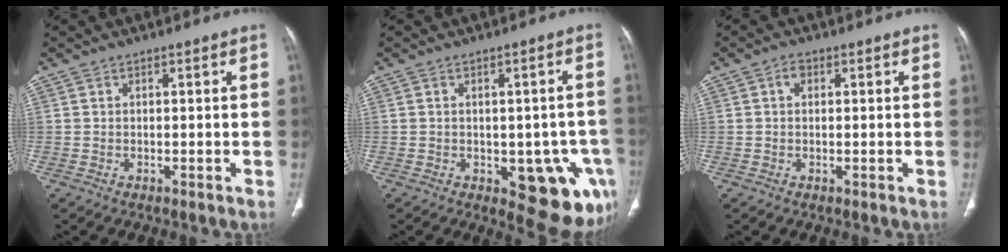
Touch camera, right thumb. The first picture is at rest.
{"total": 12.9, "force": [-4.6, 6.2, 10.4], "torque": [-0.090, 0.006, -0.044]}
{"total": 1.7, "force": [0.4, 1.2, 1.1], "torque": [-0.015, 0.002, 0.004]}